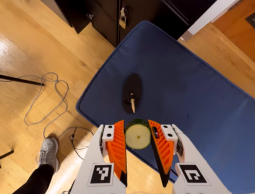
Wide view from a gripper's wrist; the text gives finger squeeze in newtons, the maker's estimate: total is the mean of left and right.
{"total": 9.7, "left": 9.7, "right": 9.8}